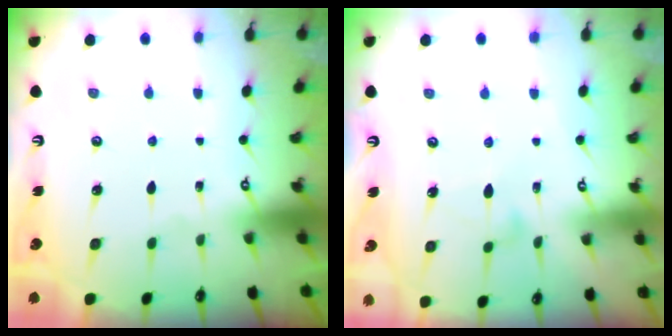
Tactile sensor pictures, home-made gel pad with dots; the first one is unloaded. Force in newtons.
{"total": 5.8, "press": 5.8, "slide": 0.3}